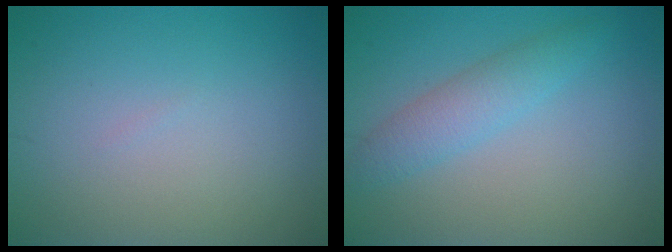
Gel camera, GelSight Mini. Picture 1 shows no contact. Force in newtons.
{"total": 2.9, "press": 2.9, "slide": 0.1}